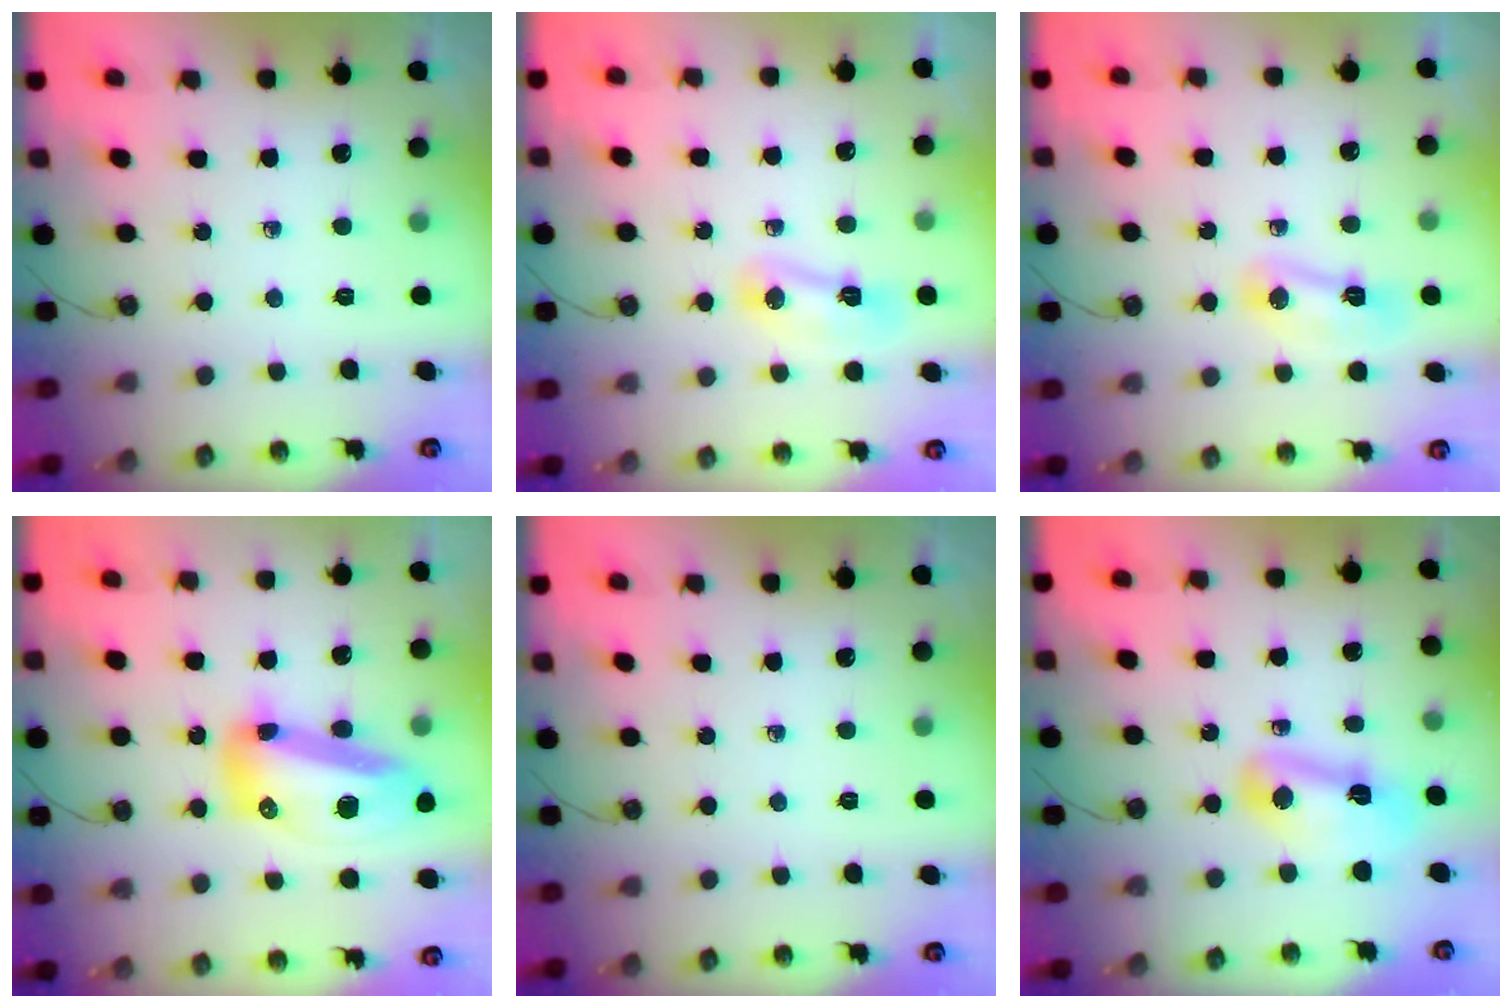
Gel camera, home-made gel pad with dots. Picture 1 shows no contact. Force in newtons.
{"total": 6.8, "press": 6.7, "slide": 0.9}
{"total": 6.8, "press": 6.7, "slide": 0.9}
{"total": 21.7, "press": 19.6, "slide": 9.4}
{"total": 0.0}
{"total": 11.4, "press": 9.9, "slide": 5.7}